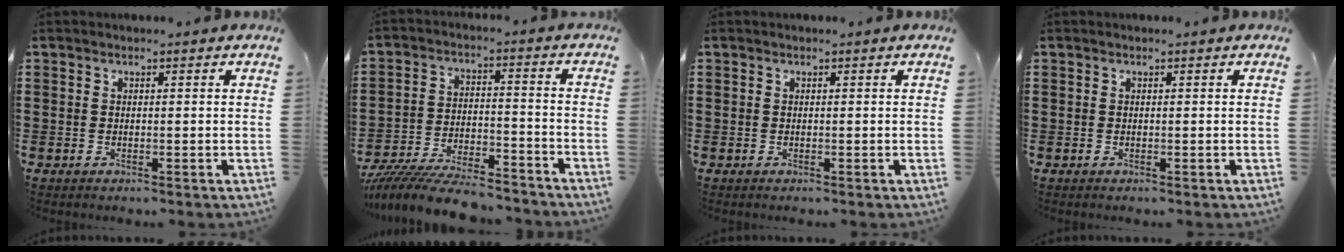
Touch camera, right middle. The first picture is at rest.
{"total": 8.9, "force": [-8.4, 1.2, 2.7], "torque": [-0.046, 0.018, -0.161]}
{"total": 0.0}
{"total": 0.0}